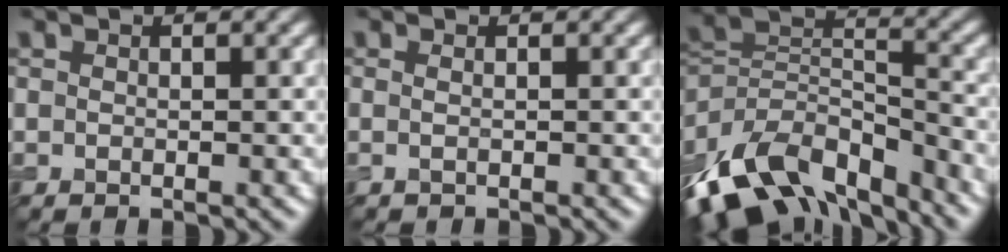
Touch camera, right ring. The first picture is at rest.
{"total": 1.0, "force": [-0.2, 0.4, 0.9], "torque": [-0.010, -0.006, -0.007]}
{"total": 14.1, "force": [-8.8, 7.4, 8.0], "torque": [-0.189, 0.002, -0.154]}